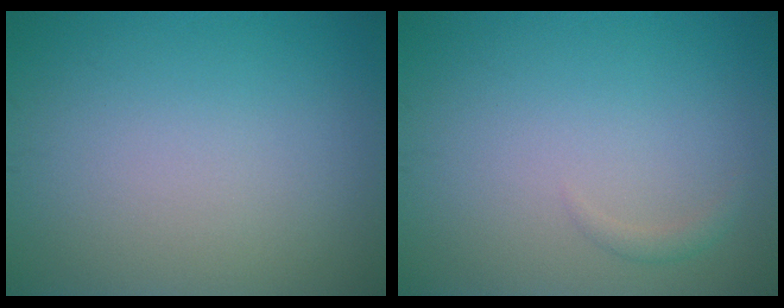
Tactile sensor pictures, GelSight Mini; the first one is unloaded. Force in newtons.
{"total": 0.8, "press": 0.8, "slide": 0.1}